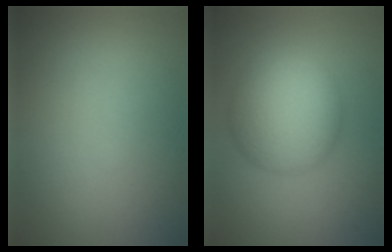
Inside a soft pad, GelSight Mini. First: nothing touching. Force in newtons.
{"total": 7.9, "press": 7.9, "slide": 0.3}